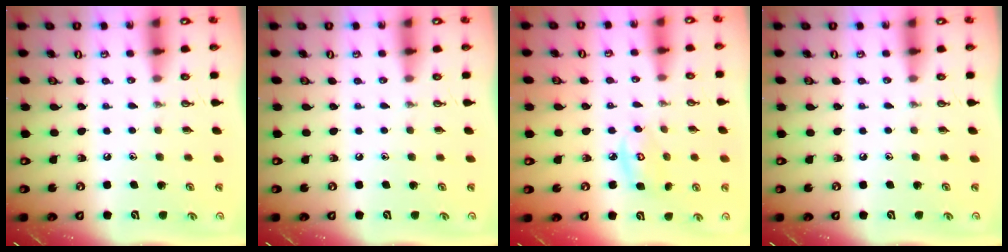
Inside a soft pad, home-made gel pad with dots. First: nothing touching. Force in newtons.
{"total": 0.0}
{"total": 5.3, "press": 5.3, "slide": 0.3}
{"total": 0.0}